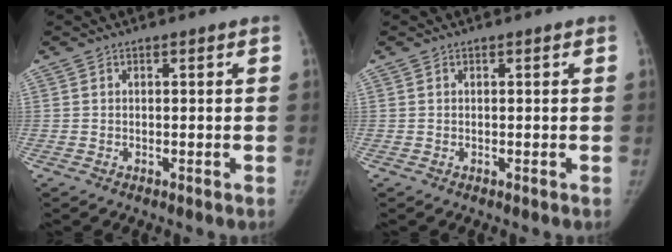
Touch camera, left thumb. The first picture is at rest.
{"total": 0.0}